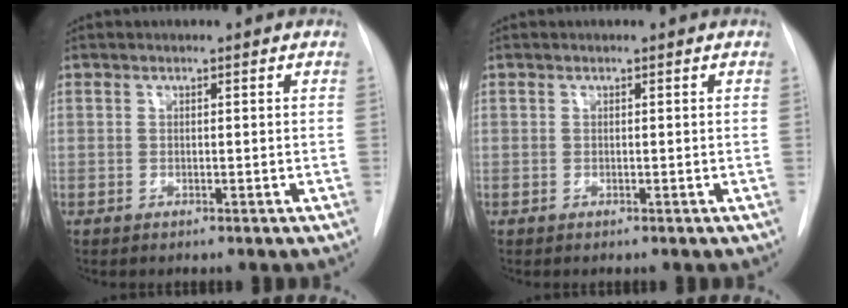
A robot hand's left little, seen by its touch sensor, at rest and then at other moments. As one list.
[{"total": 0.0}]